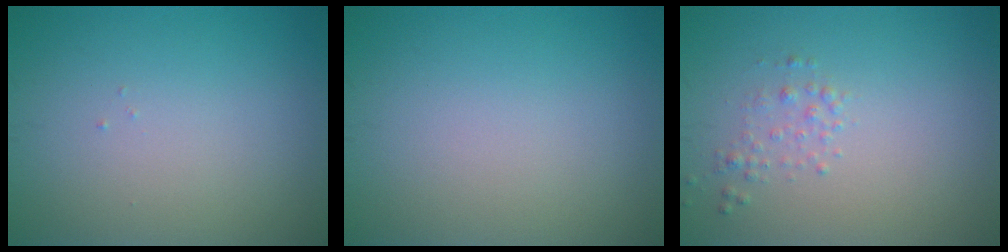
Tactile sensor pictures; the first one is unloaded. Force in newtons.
{"total": 0.0}
{"total": 1.0, "press": 1.0, "slide": 0.0}